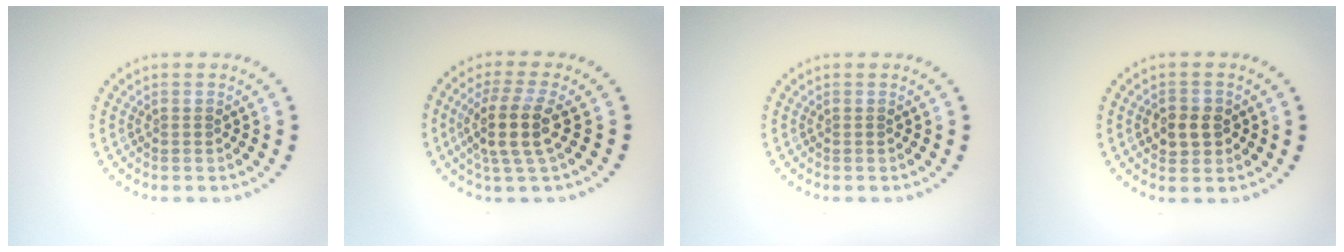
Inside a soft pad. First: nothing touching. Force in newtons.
{"total": 4.1, "press": 3.4, "slide": 2.2}
{"total": 0.0}
{"total": 2.5, "press": 2.5, "slide": 0.4}